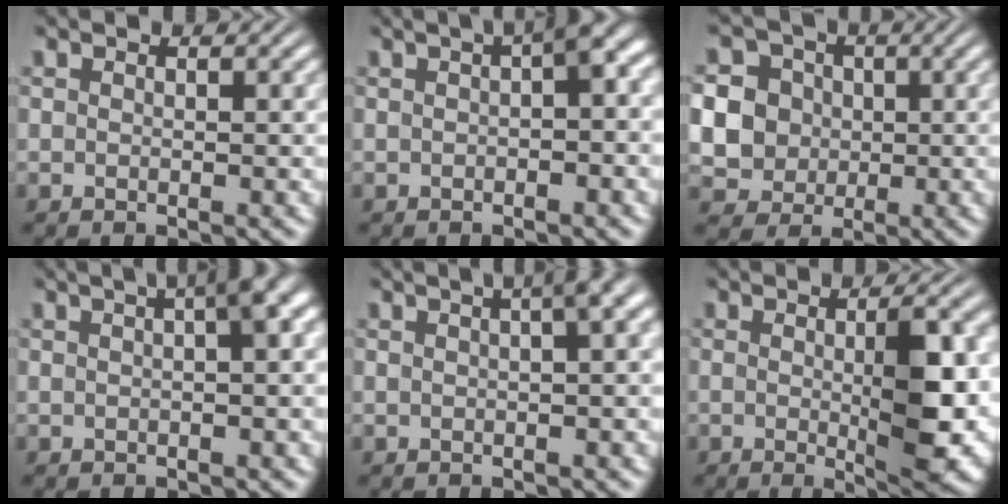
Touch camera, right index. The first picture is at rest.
{"total": 3.9, "force": [1.0, 1.3, 3.5], "torque": [-0.037, 0.022, 0.006]}
{"total": 13.2, "force": [-0.5, 12.5, 4.4], "torque": [-0.139, -0.046, -0.010]}
{"total": 7.6, "force": [3.0, 3.1, 6.2], "torque": [-0.068, 0.039, 0.030]}
{"total": 7.5, "force": [3.2, 3.1, 6.0], "torque": [-0.062, 0.040, 0.032]}
{"total": 6.6, "force": [-0.4, 1.1, 6.5], "torque": [-0.092, -0.009, -0.005]}